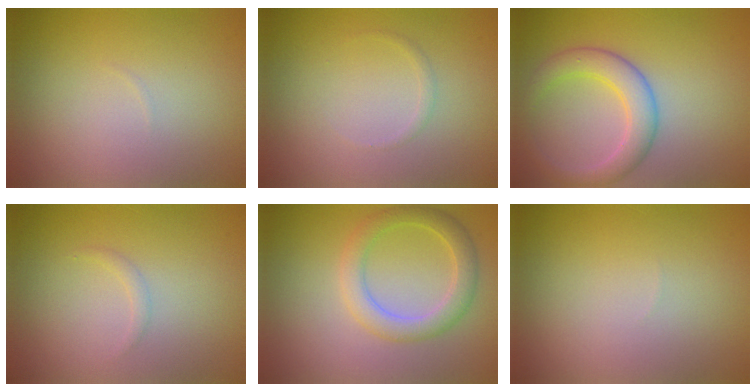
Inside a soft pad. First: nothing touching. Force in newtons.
{"total": 0.6, "press": 0.6, "slide": 0.1}
{"total": 4.0, "press": 4.0, "slide": 0.4}
{"total": 0.7, "press": 0.7, "slide": 0.1}
{"total": 3.4, "press": 3.4, "slide": 0.2}
{"total": 0.0}